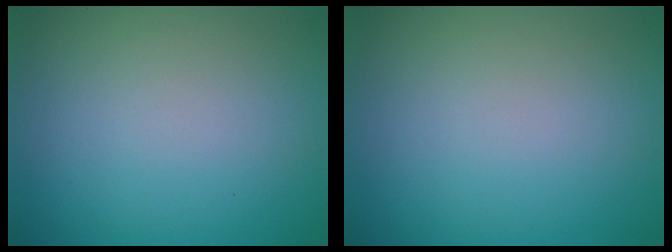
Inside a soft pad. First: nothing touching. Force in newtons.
{"total": 0.0}